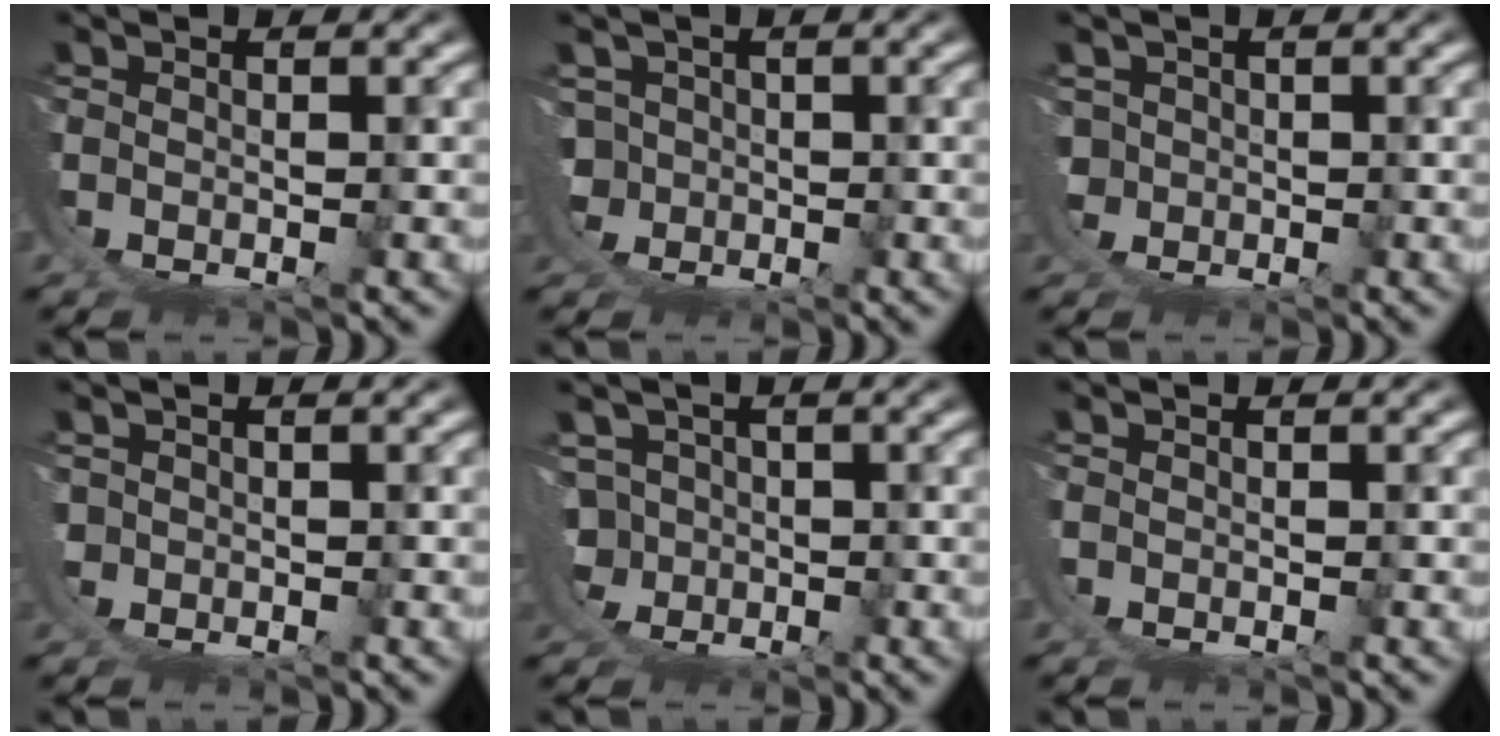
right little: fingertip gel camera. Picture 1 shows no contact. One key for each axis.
{"total": 7.2, "fx": -1.3, "fy": 6.6, "fz": 2.5, "tx": -0.076, "ty": -0.036, "tz": -0.017}
{"total": 4.0, "fx": -0.7, "fy": 3.7, "fz": 1.4, "tx": -0.053, "ty": -0.033, "tz": -0.003}
{"total": 1.6, "fx": -0.4, "fy": 1.5, "fz": 0.5, "tx": -0.028, "ty": -0.023, "tz": 0.002}
{"total": 8.7, "fx": -1.5, "fy": 8.0, "fz": 3.1, "tx": -0.090, "ty": -0.041, "tz": -0.022}
{"total": 0.0}